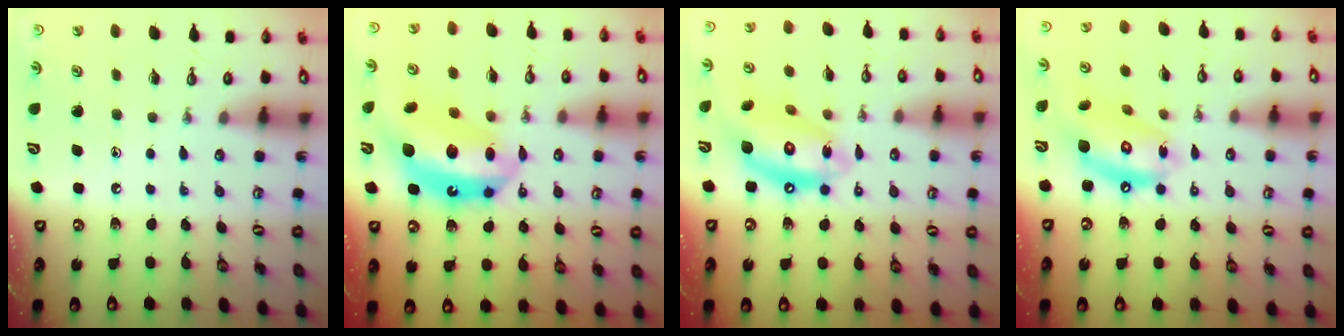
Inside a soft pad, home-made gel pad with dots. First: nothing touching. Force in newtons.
{"total": 15.9, "press": 15.8, "slide": 1.3}
{"total": 15.9, "press": 15.8, "slide": 1.4}
{"total": 13.8, "press": 13.7, "slide": 1.5}